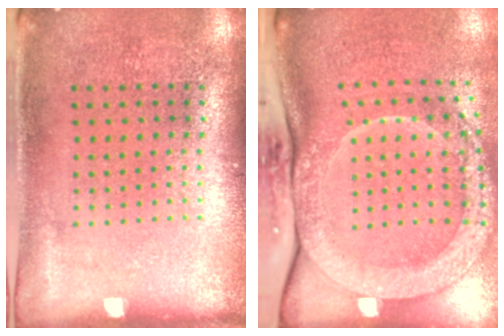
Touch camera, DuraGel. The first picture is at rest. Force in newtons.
{"total": 3.1, "press": 2.3, "slide": 2.0}